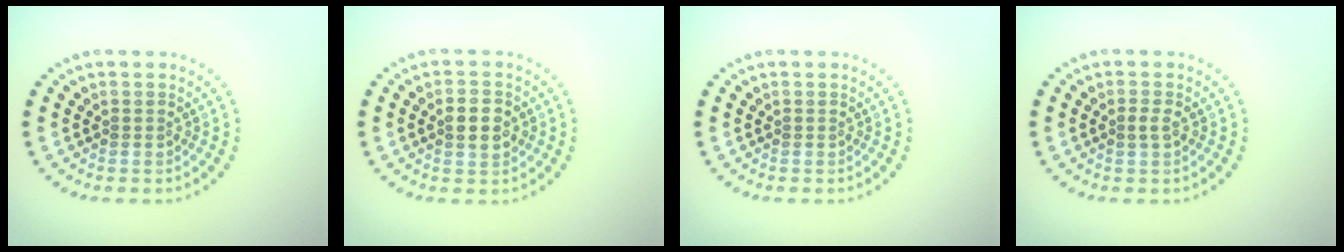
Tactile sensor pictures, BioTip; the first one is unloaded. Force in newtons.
{"total": 2.9, "press": 2.9, "slide": 0.0}
{"total": 0.0}
{"total": 1.0, "press": 1.0, "slide": 0.2}